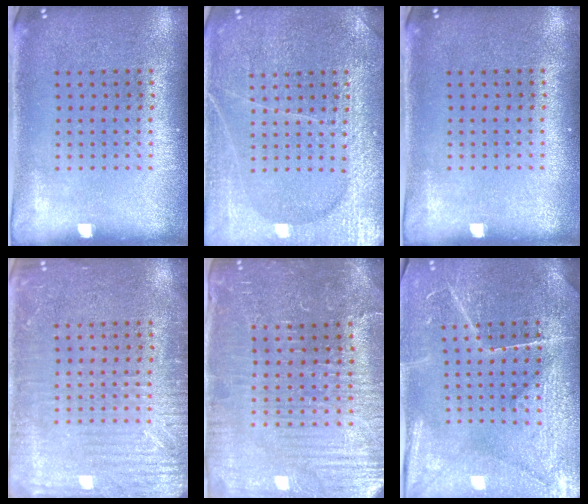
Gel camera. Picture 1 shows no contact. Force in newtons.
{"total": 4.0, "press": 3.9, "slide": 0.5}
{"total": 0.0}
{"total": 3.9, "press": 3.8, "slide": 0.4}
{"total": 4.4, "press": 4.2, "slide": 1.2}
{"total": 3.9, "press": 3.7, "slide": 1.3}